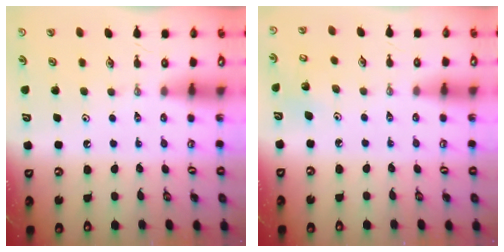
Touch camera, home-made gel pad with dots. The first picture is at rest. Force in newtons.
{"total": 2.7, "press": 2.6, "slide": 1.0}